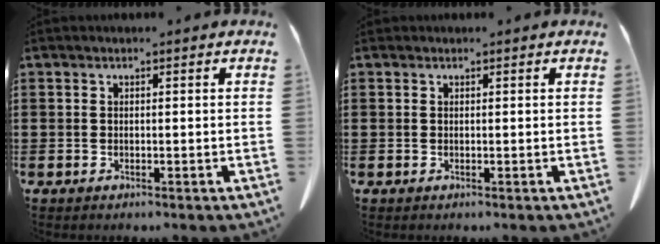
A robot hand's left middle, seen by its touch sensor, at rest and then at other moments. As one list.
[{"total": 0.0}]